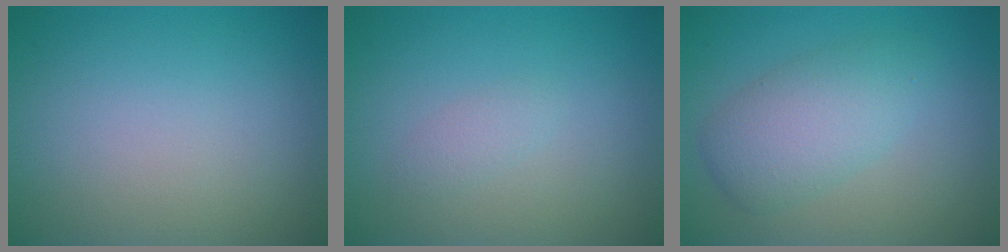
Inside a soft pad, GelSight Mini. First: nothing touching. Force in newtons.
{"total": 1.1, "press": 1.1, "slide": 0.1}
{"total": 4.2, "press": 4.2, "slide": 0.1}